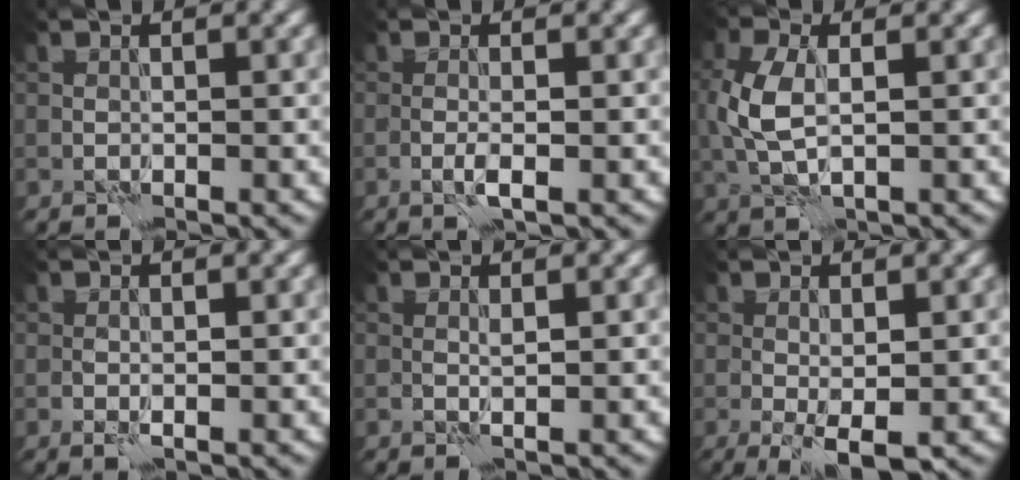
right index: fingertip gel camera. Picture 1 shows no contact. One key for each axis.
{"total": 1.6, "fx": -0.5, "fy": 0.3, "fz": 1.5, "tx": -0.033, "ty": -0.001, "tz": -0.012}
{"total": 5.1, "fx": 0.1, "fy": 2.8, "fz": 4.3, "tx": -0.114, "ty": 0.002, "tz": 0.003}
{"total": 1.0, "fx": -0.1, "fy": 0.4, "fz": 0.9, "tx": -0.021, "ty": -0.003, "tz": -0.001}
{"total": 0.6, "fx": 0.3, "fy": 0.0, "fz": 0.6, "tx": -0.012, "ty": 0.000, "tz": 0.004}
{"total": 3.5, "fx": -0.9, "fy": 1.0, "fz": 3.2, "tx": -0.061, "ty": -0.009, "tz": -0.013}